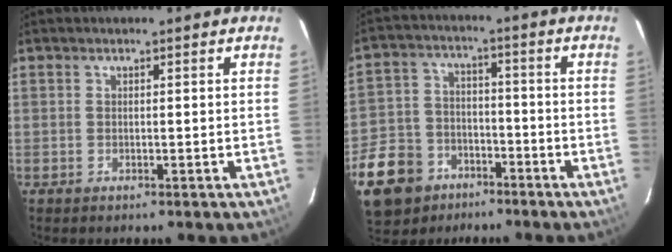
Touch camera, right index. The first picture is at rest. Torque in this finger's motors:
{"motor_torque": [0.88, -1.01, -0.01, -0.21]}